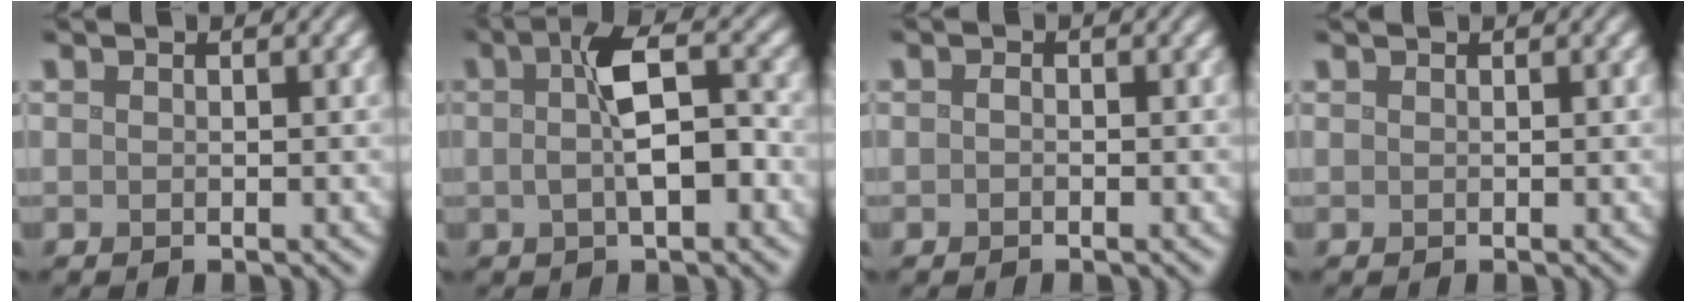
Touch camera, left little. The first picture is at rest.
{"total": 5.3, "force": [0.0, 2.0, 4.9], "torque": [-0.088, 0.007, -0.006]}
{"total": 0.6, "force": [-0.2, 0.3, 0.4], "torque": [-0.008, 0.001, -0.004]}
{"total": 0.0}